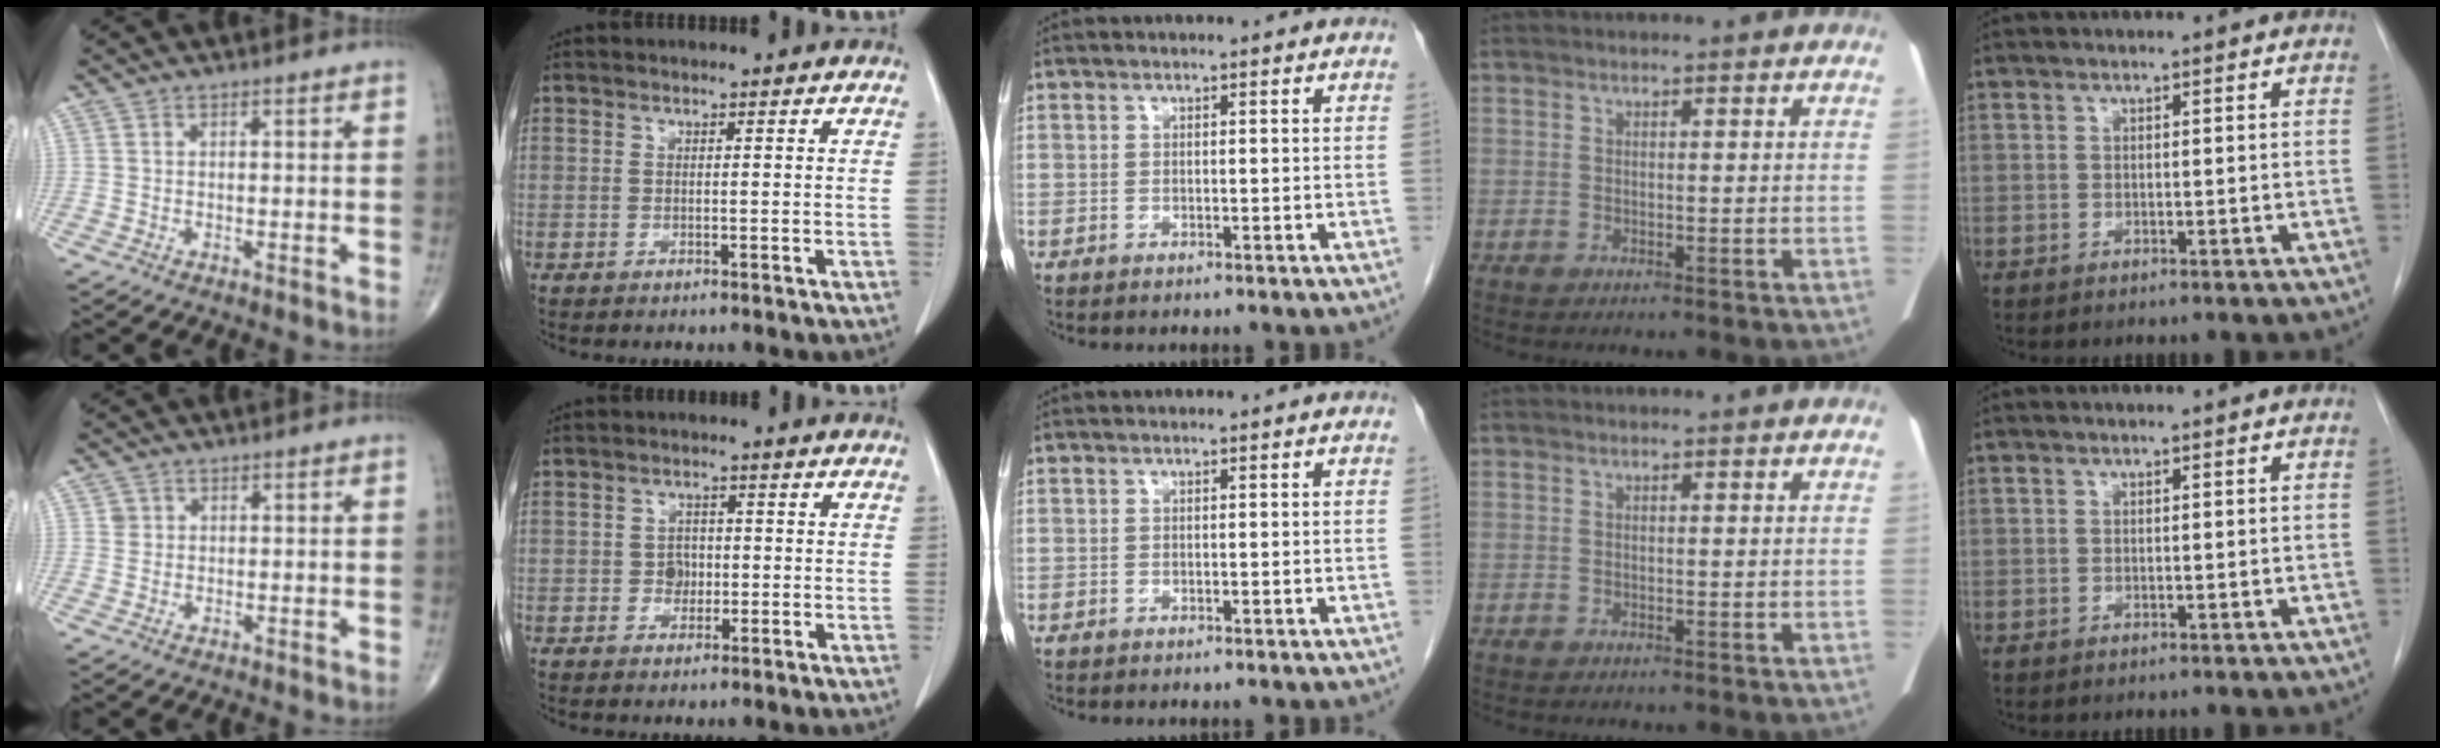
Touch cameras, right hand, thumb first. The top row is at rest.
{"thumb": {"total": 1.3, "force": [0.4, 1.2, 0.1], "torque": [0.008, 0.000, 0.004]}, "index": {"total": 2.4, "force": [-0.4, 2.0, 1.2], "torque": [-0.014, 0.006, -0.005]}}